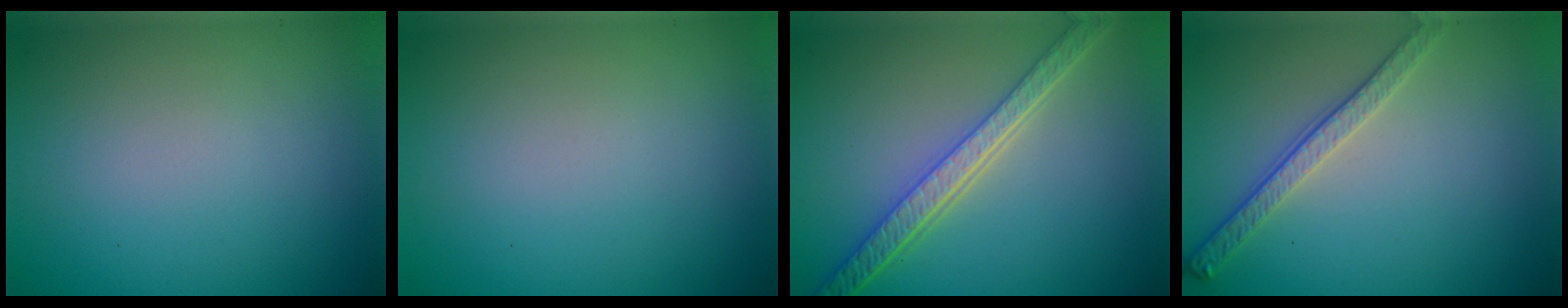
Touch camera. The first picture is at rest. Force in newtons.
{"total": 0.0}
{"total": 5.7, "press": 4.3, "slide": 3.7}
{"total": 2.8, "press": 2.6, "slide": 1.1}